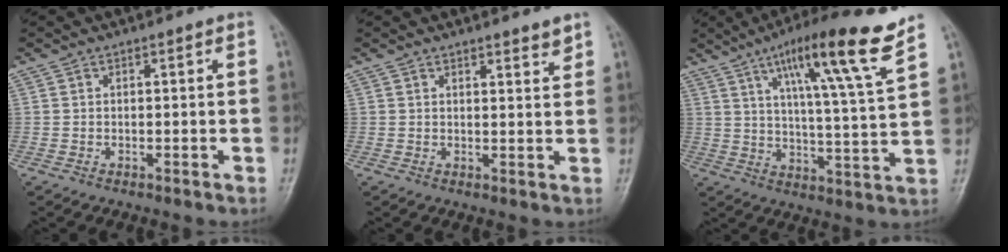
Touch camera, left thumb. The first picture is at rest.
{"total": 2.5, "force": [2.1, 0.5, 1.2], "torque": [-0.009, -0.017, 0.030]}
{"total": 16.4, "force": [10.0, 0.6, 13.0], "torque": [-0.199, -0.046, 0.155]}